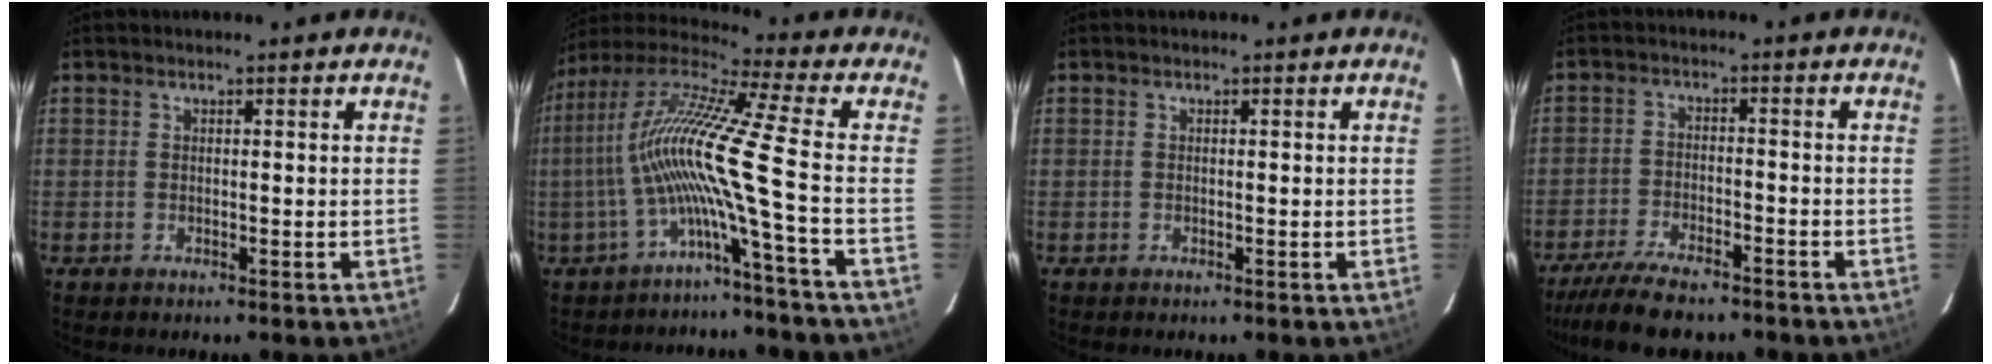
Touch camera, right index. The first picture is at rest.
{"total": 12.4, "force": [-3.5, -2.4, 11.7], "torque": [-0.207, -0.002, -0.069]}
{"total": 0.0}
{"total": 11.5, "force": [-9.7, 2.9, 5.4], "torque": [-0.129, -0.022, -0.164]}